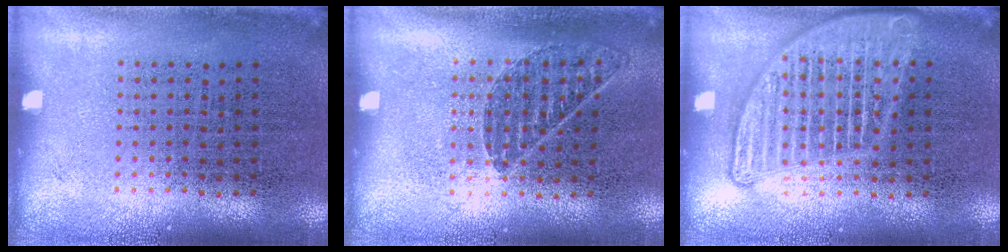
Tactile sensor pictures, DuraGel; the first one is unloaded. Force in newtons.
{"total": 0.8, "press": 0.8, "slide": 0.1}
{"total": 2.1, "press": 2.1, "slide": 0.2}